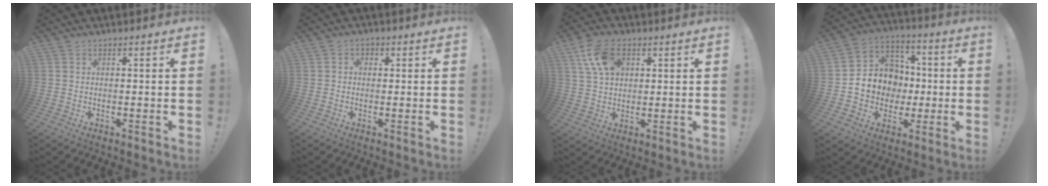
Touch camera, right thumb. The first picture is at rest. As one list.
[{"total": 2.0, "force": [-0.3, 1.7, 1.0], "torque": [-0.015, 0.008, -0.006]}, {"total": 11.3, "force": [4.5, 7.4, 7.2], "torque": [-0.123, -0.004, 0.086]}, {"total": 11.9, "force": [-1.6, 11.1, 3.7], "torque": [-0.036, 0.013, -0.011]}]